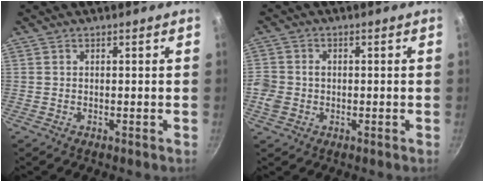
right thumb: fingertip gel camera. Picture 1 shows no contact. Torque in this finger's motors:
{"motor_torque": [0.86, 1.23, 0.42, 0.15, 0.08]}